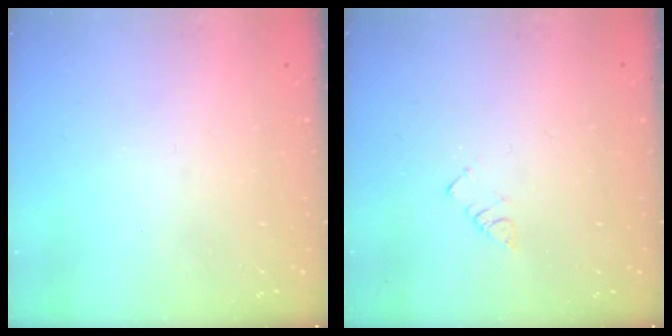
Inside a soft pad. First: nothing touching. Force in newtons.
{"total": 2.3, "press": 2.3, "slide": 0.4}